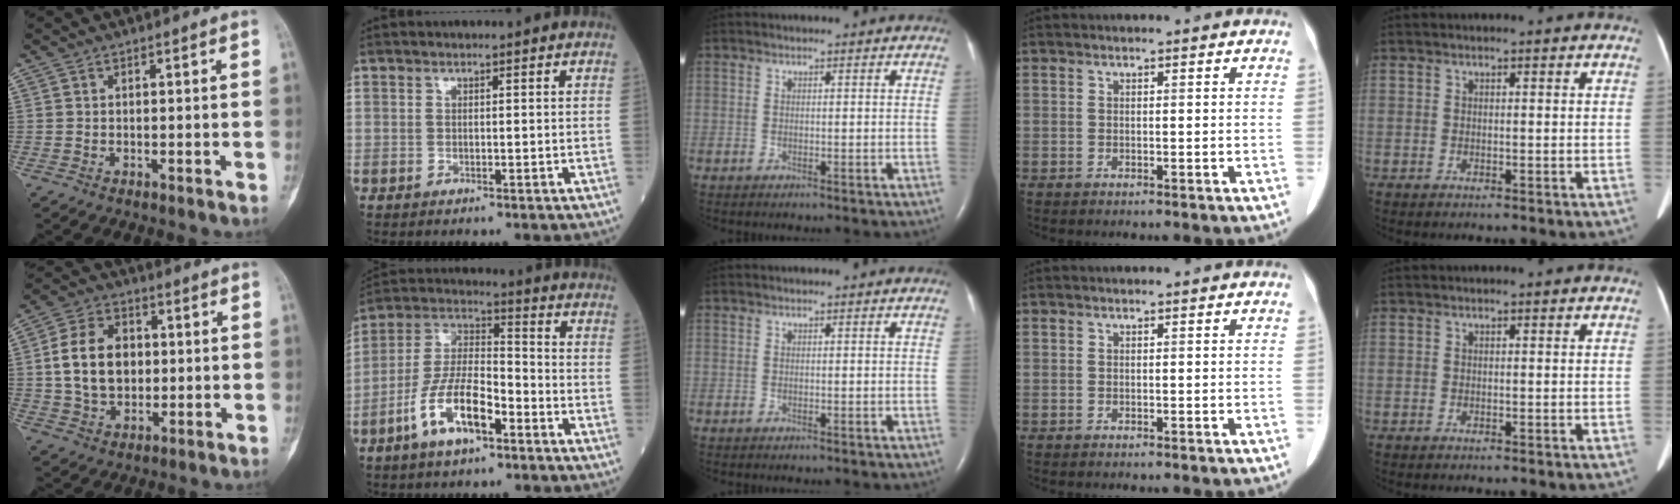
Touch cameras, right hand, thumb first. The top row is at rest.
{"thumb": {"total": 12.4, "force": [0.8, 9.0, 8.4], "torque": [-0.130, 0.009, 0.016]}, "index": {"total": 11.8, "force": [-5.9, 4.0, 9.3], "torque": [-0.197, 0.006, -0.113]}}